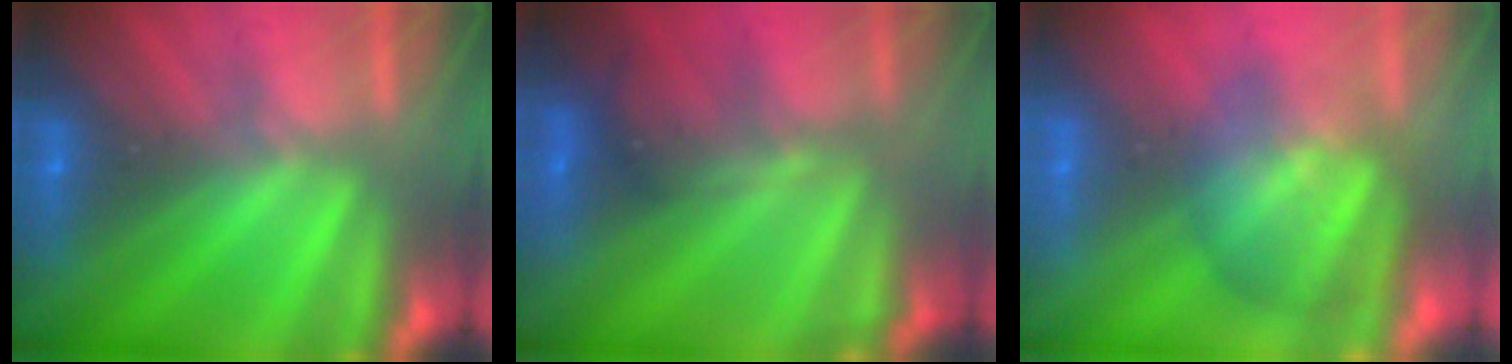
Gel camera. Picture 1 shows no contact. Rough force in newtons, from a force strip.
{"total": 4.7}
{"total": 2.9}